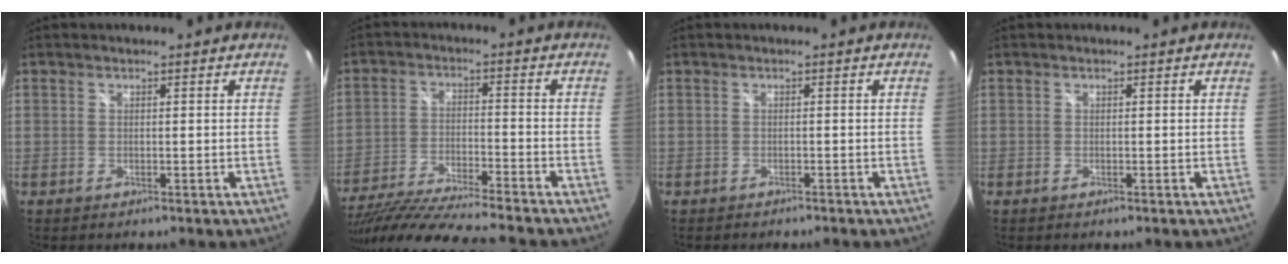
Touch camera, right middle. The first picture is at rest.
{"total": 18.4, "force": [-16.1, 0.4, 8.8], "torque": [-0.173, -0.039, -0.271]}
{"total": 1.4, "force": [-1.3, 0.4, 0.3], "torque": [-0.010, -0.005, -0.018]}
{"total": 0.0}